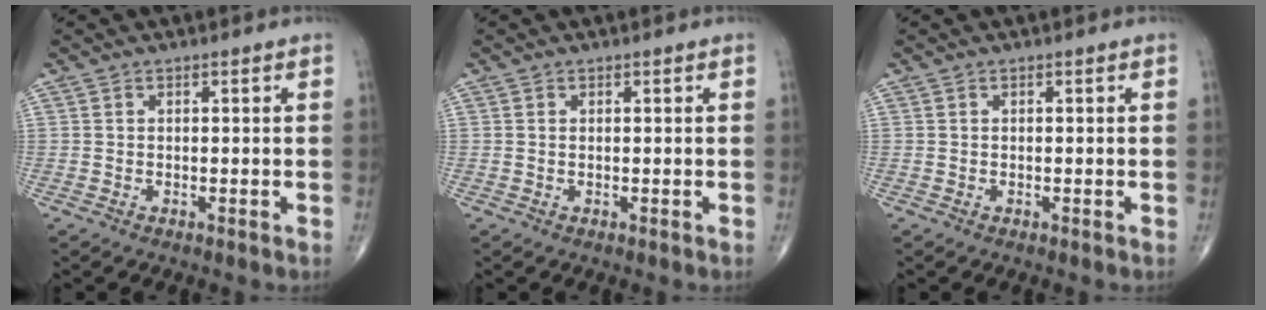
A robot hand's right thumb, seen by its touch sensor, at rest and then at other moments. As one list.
[{"total": 0.0}, {"total": 0.0}]